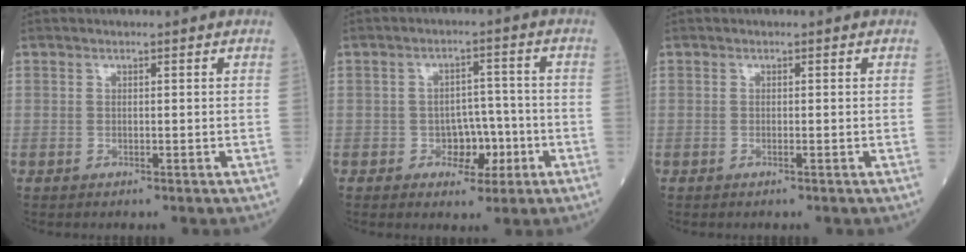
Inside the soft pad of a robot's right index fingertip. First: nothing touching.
{"total": 5.2, "force": [-2.1, 3.4, 3.3], "torque": [-0.042, 0.013, -0.030]}
{"total": 0.0}